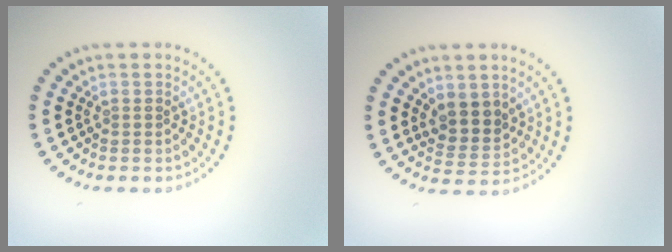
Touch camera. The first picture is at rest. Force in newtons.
{"total": 2.9, "press": 2.6, "slide": 1.4}